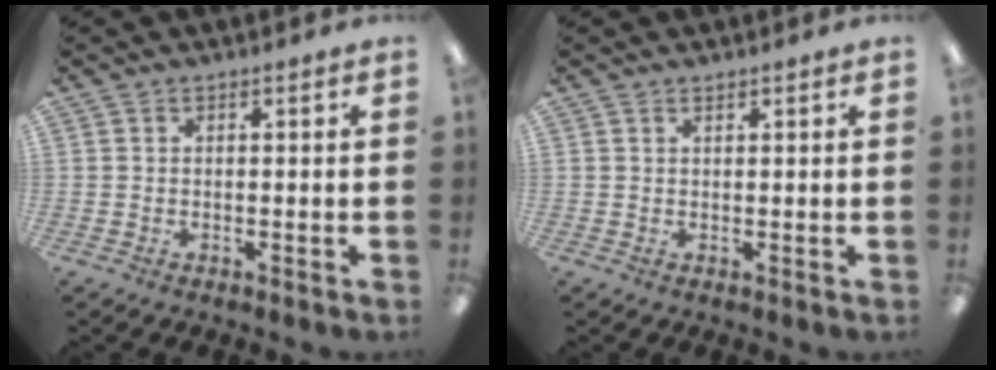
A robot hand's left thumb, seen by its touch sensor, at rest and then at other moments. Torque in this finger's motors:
{"motor_torque": [0.20, -0.02, -0.19, 0.05, -0.02]}